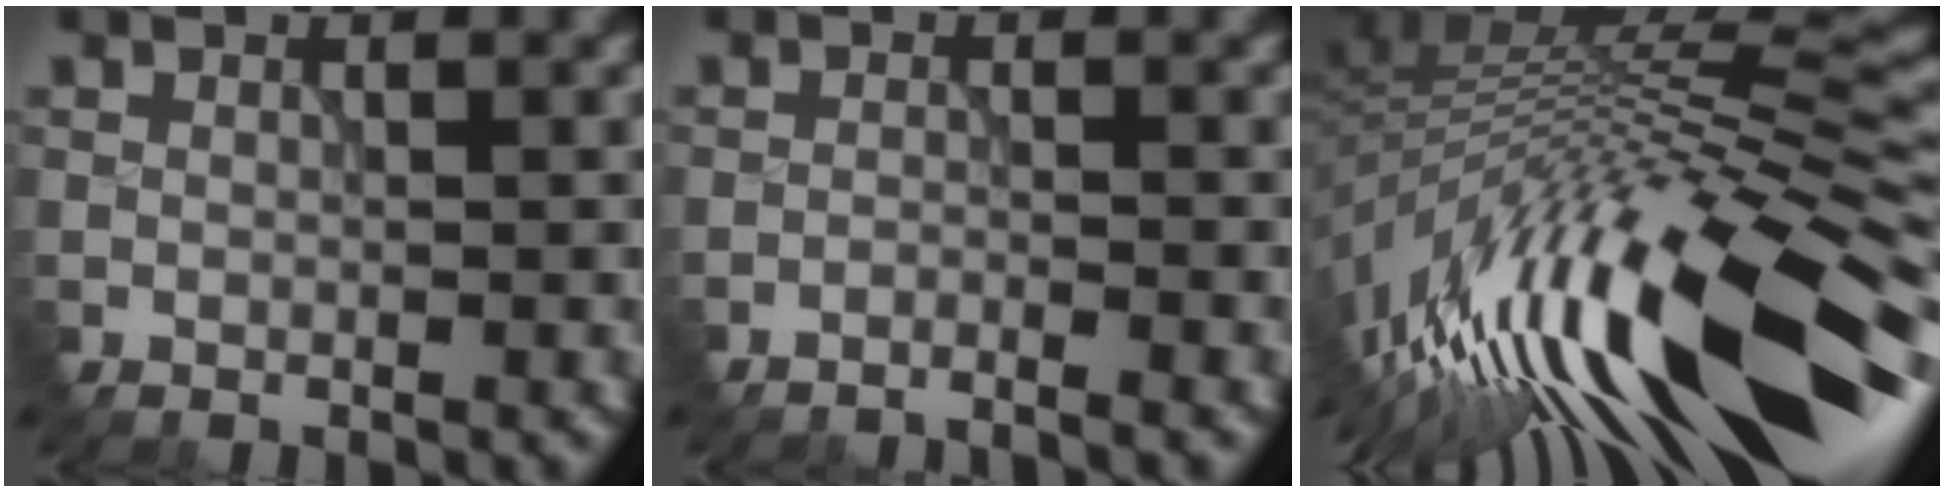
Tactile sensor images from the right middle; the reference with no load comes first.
{"total": 2.2, "force": [-2.0, -0.1, 0.8], "torque": [-0.015, 0.000, -0.047]}
{"total": 16.4, "force": [-6.9, 5.0, 14.0], "torque": [-0.243, 0.017, -0.124]}